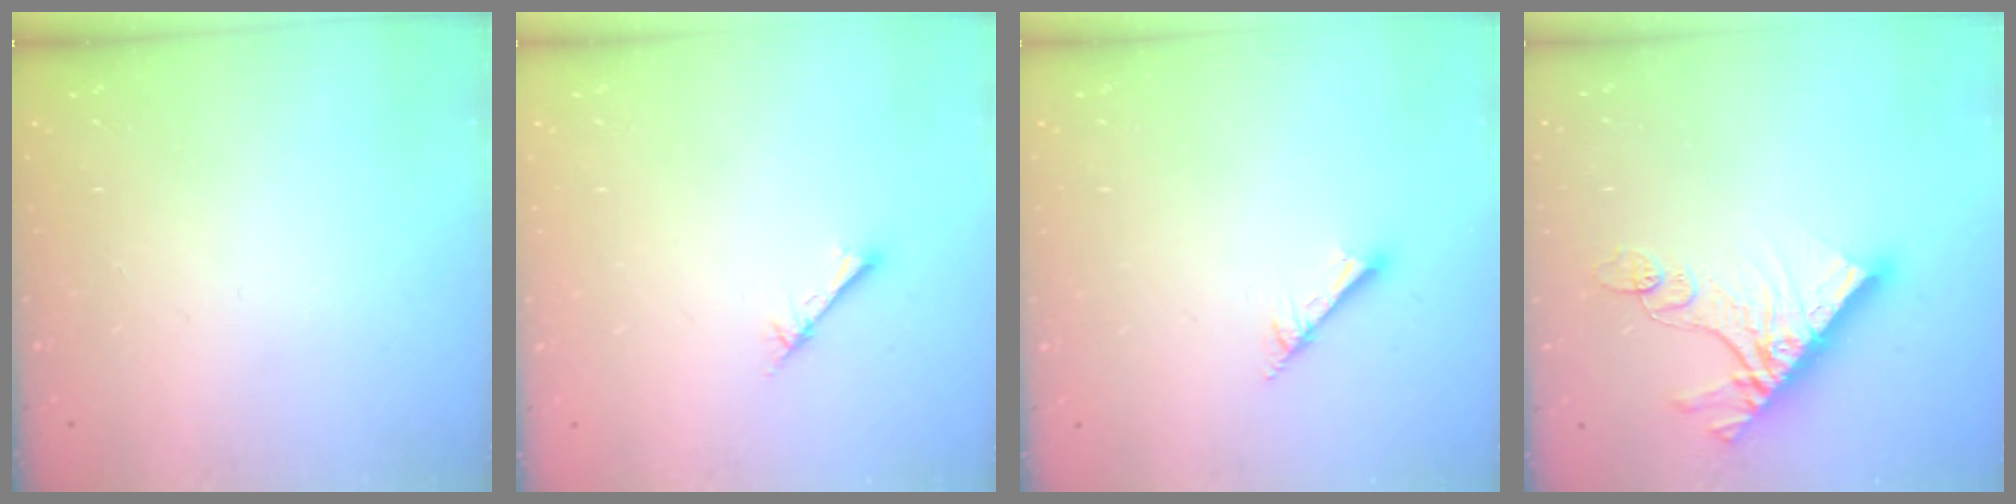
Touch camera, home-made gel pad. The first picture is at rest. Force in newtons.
{"total": 2.7, "press": 2.6, "slide": 0.3}
{"total": 3.2, "press": 3.2, "slide": 0.0}
{"total": 13.3, "press": 13.3, "slide": 1.1}